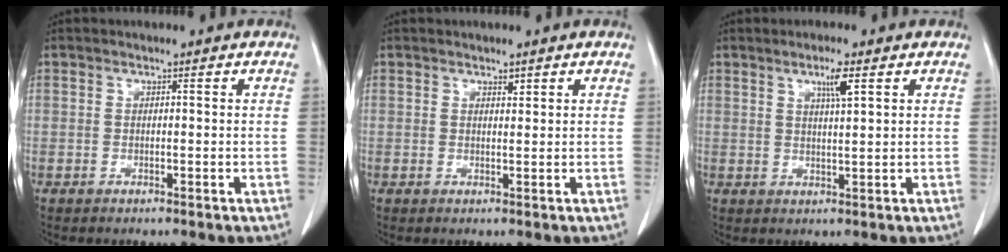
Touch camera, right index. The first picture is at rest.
{"total": 1.0, "force": [0.8, 0.3, 0.5], "torque": [-0.009, -0.005, 0.013]}
{"total": 3.7, "force": [1.9, 0.0, 3.2], "torque": [-0.056, -0.004, 0.034]}